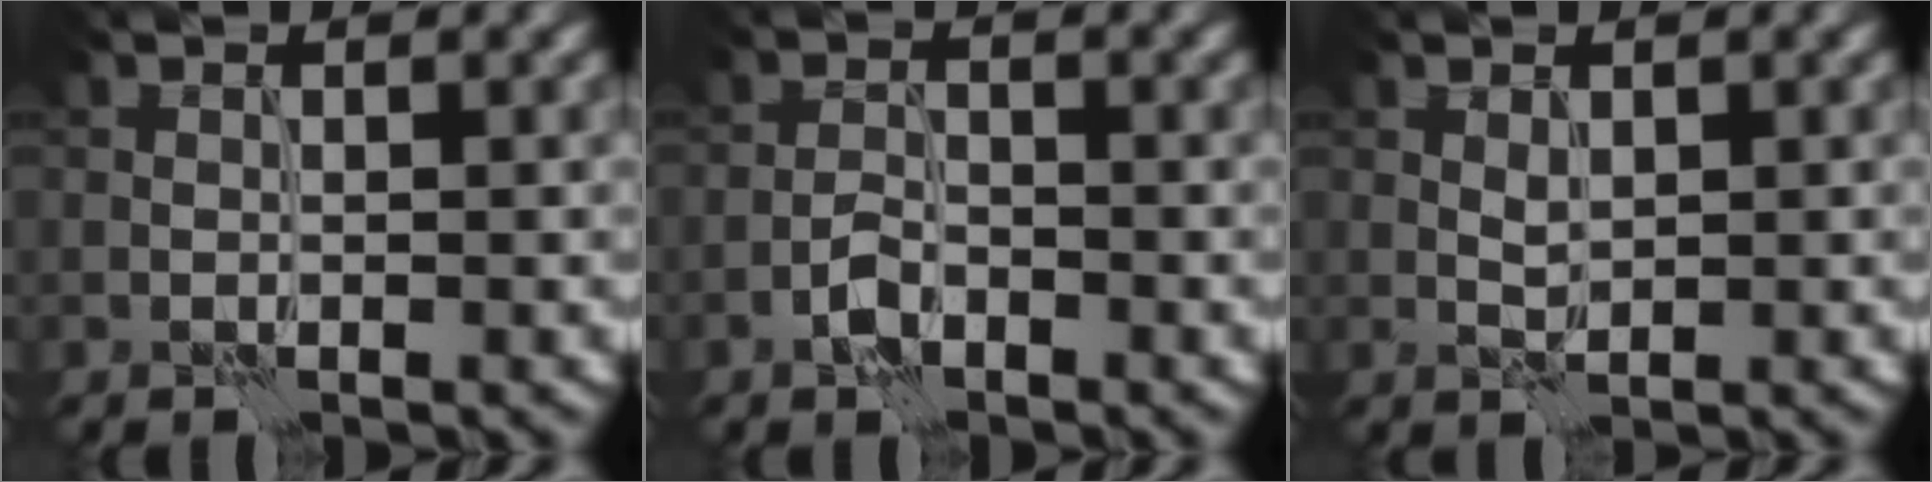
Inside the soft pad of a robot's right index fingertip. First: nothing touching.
{"total": 2.0, "force": [-1.2, 0.9, 1.2], "torque": [-0.021, 0.006, -0.027]}
{"total": 0.9, "force": [0.5, 0.4, 0.7], "torque": [-0.019, 0.000, 0.013]}